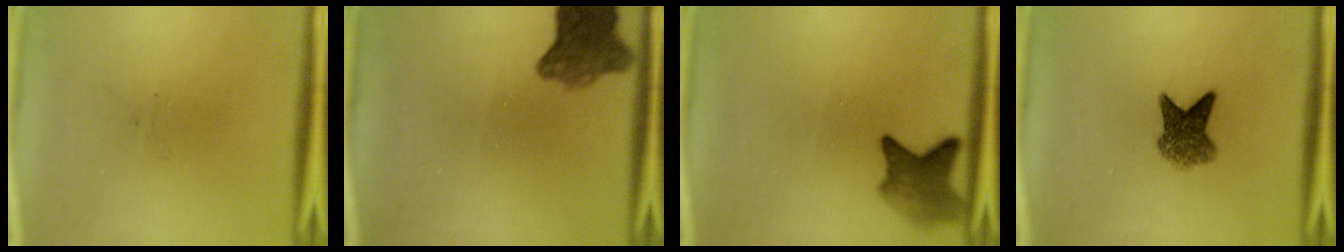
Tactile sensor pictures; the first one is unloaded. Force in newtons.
{"total": 7.3}
{"total": 5.0}
{"total": 5.5}